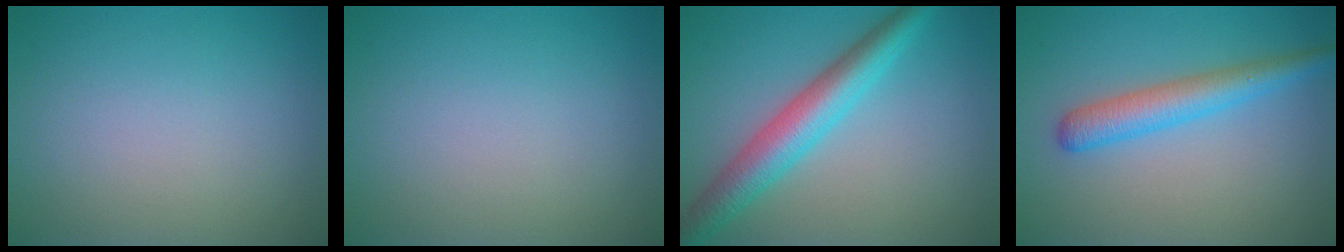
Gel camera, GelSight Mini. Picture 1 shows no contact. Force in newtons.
{"total": 0.0}
{"total": 5.5, "press": 5.5, "slide": 0.1}
{"total": 3.7, "press": 3.7, "slide": 0.1}